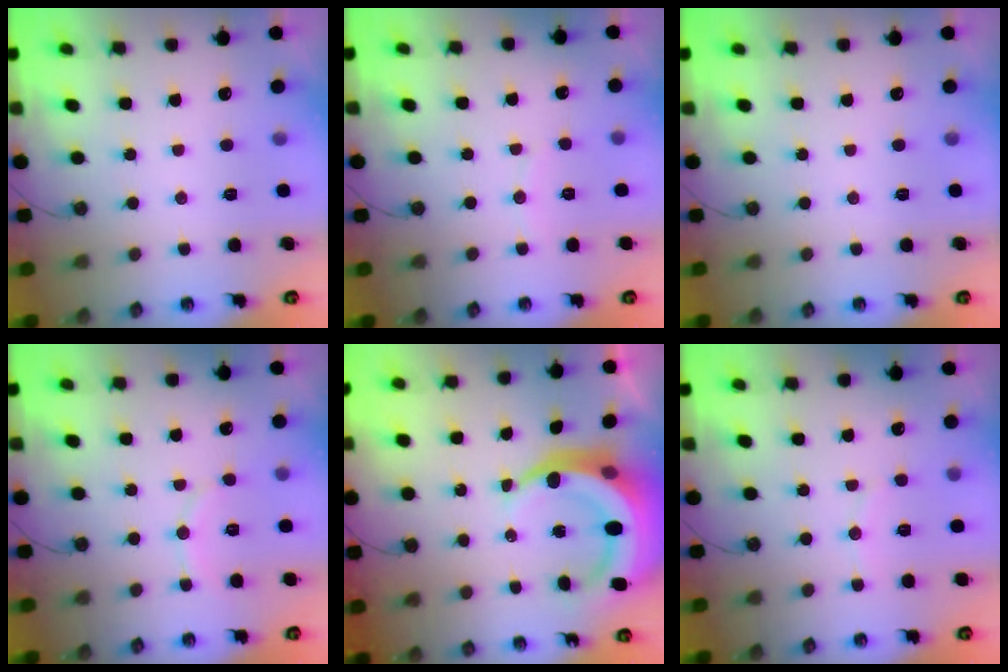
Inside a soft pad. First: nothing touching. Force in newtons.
{"total": 3.0, "press": 3.0, "slide": 0.2}
{"total": 0.0}
{"total": 5.3, "press": 5.2, "slide": 1.3}
{"total": 13.6, "press": 13.4, "slide": 2.5}
{"total": 4.3, "press": 4.2, "slide": 1.0}